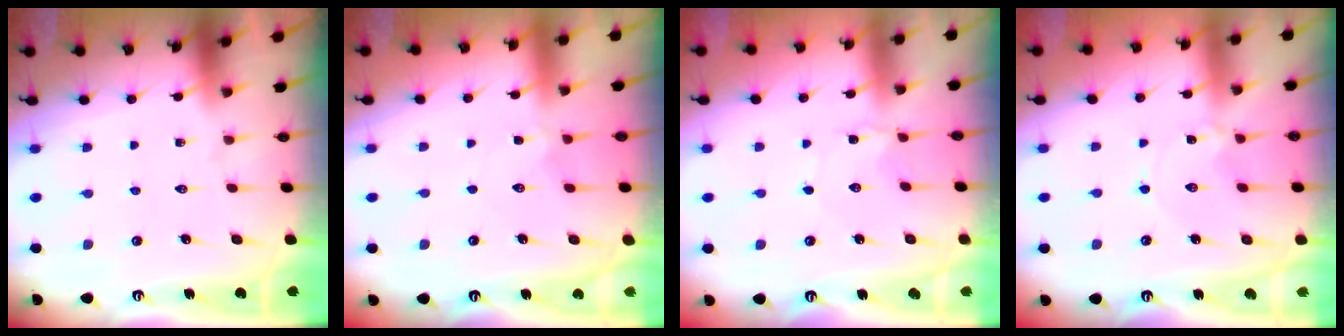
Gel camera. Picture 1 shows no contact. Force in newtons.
{"total": 2.4, "press": 2.4, "slide": 0.4}
{"total": 2.5, "press": 2.5, "slide": 0.3}
{"total": 0.9, "press": 0.9, "slide": 0.2}